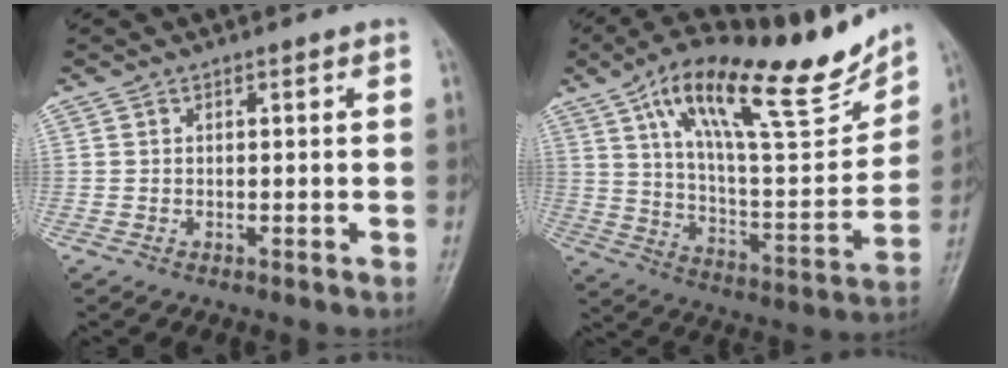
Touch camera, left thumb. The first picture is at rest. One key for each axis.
{"total": 25.0, "fx": 15.5, "fy": 8.0, "fz": 17.8, "tx": -0.246, "ty": -0.050, "tz": 0.260}